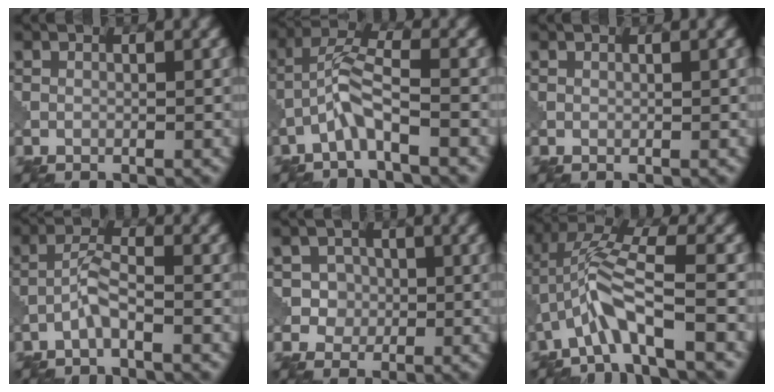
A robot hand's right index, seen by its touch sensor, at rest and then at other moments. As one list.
[{"total": 3.4, "force": [-1.8, 0.4, 2.9], "torque": [-0.064, 0.015, -0.041]}, {"total": 0.0}, {"total": 2.3, "force": [-1.3, 0.4, 1.9], "torque": [-0.042, 0.009, -0.031]}, {"total": 2.8, "force": [0.1, 2.7, 0.6], "torque": [0.005, 0.003, -0.003]}, {"total": 5.4, "force": [-2.5, 1.0, 4.7], "torque": [-0.102, 0.013, -0.054]}]